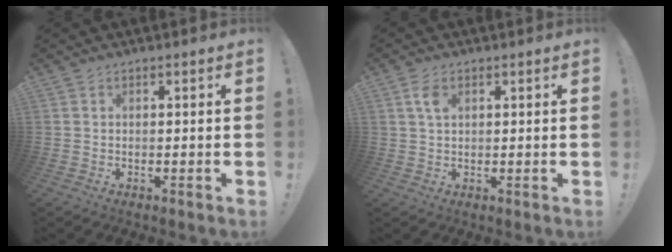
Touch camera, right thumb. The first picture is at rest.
{"total": 3.9, "force": [1.6, 1.9, 3.0], "torque": [-0.063, 0.004, 0.029]}